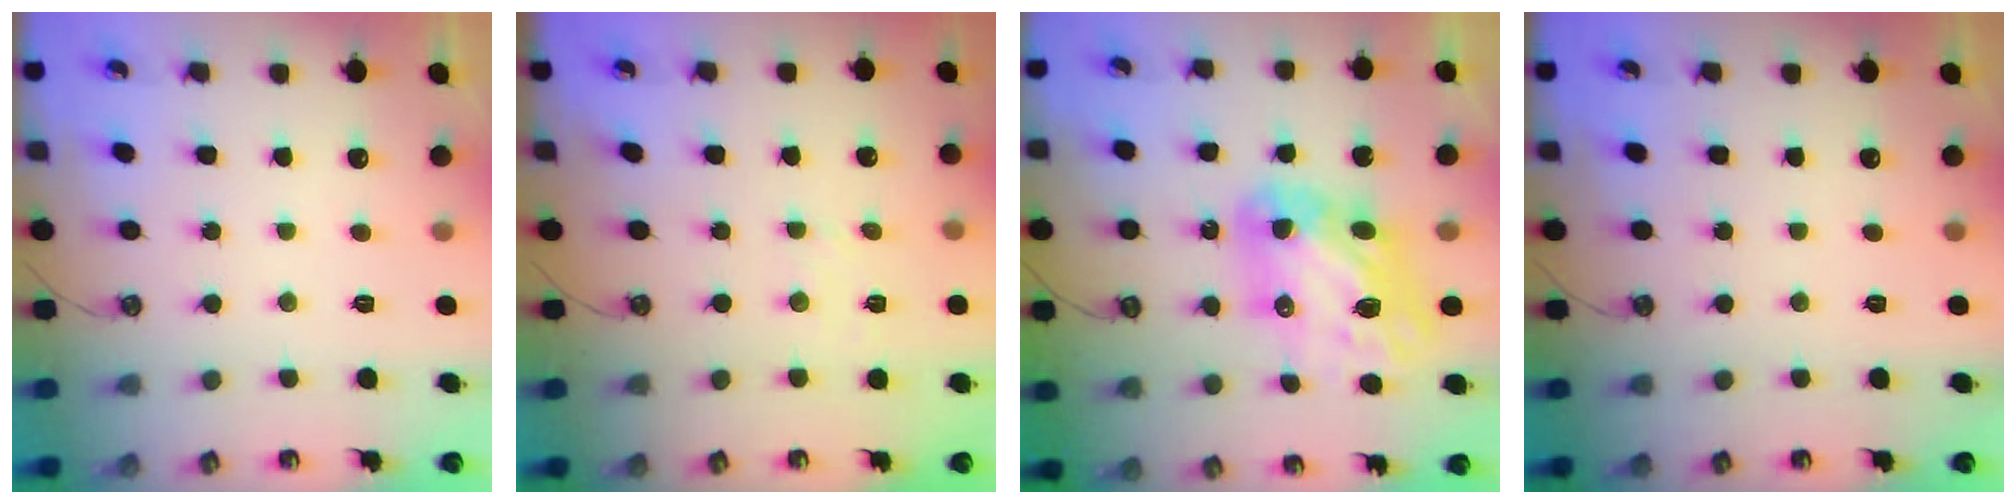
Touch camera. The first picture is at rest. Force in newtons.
{"total": 2.7, "press": 2.7, "slide": 0.4}
{"total": 12.2, "press": 12.1, "slide": 1.6}
{"total": 0.0}